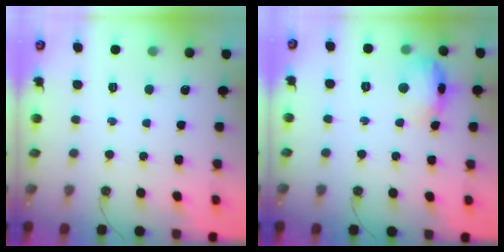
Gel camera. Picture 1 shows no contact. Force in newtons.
{"total": 13.0, "press": 13.0, "slide": 1.1}